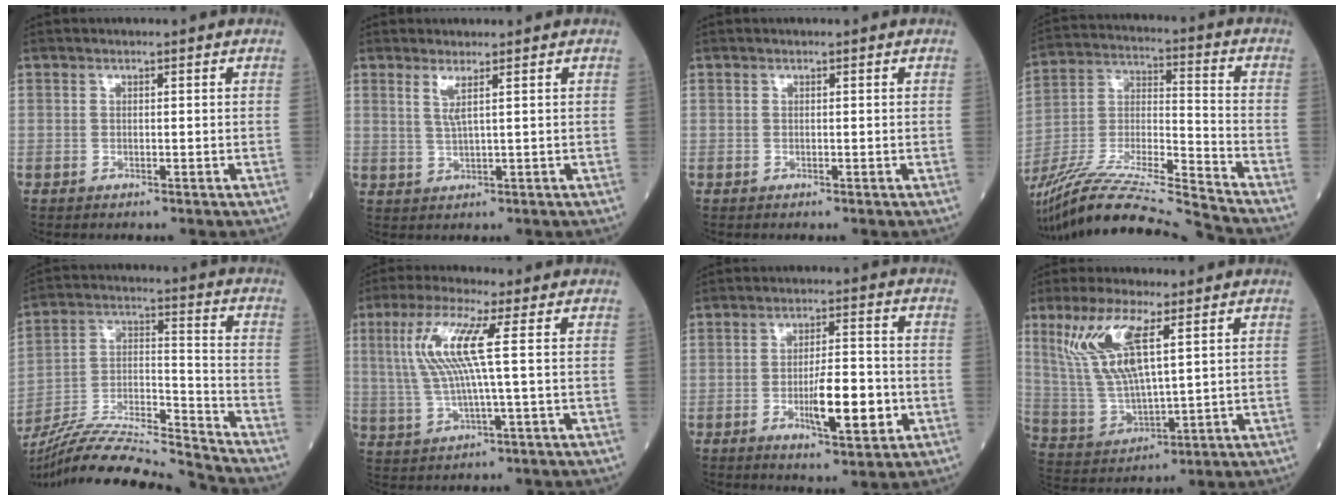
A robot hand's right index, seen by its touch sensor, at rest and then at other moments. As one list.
[{"total": 2.3, "force": [1.2, -0.3, 1.9], "torque": [-0.045, -0.006, 0.028]}, {"total": 0.0}, {"total": 21.8, "force": [-20.0, -1.9, 8.5], "torque": [-0.191, -0.028, -0.352]}, {"total": 20.2, "force": [-19.1, -1.0, 6.5], "torque": [-0.136, 0.001, -0.328]}, {"total": 9.3, "force": [2.1, -0.1, 9.1], "torque": [-0.203, 0.012, 0.044]}, {"total": 8.7, "force": [-2.4, 1.7, 8.1], "torque": [-0.135, -0.005, -0.035]}, {"total": 11.9, "force": [5.2, 2.6, 10.4], "torque": [-0.240, 0.003, 0.112]}]